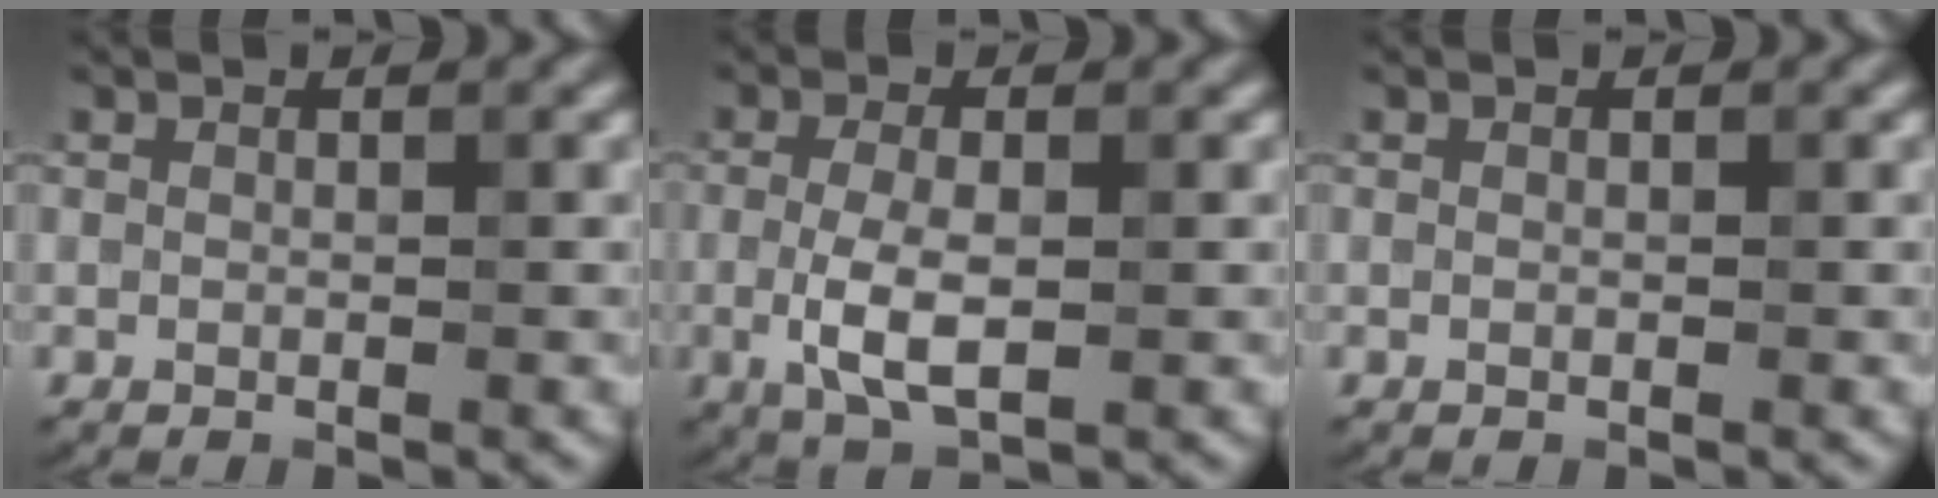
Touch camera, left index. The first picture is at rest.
{"total": 4.3, "force": [-0.6, 1.6, 4.0], "torque": [-0.090, -0.007, -0.014]}
{"total": 0.0}